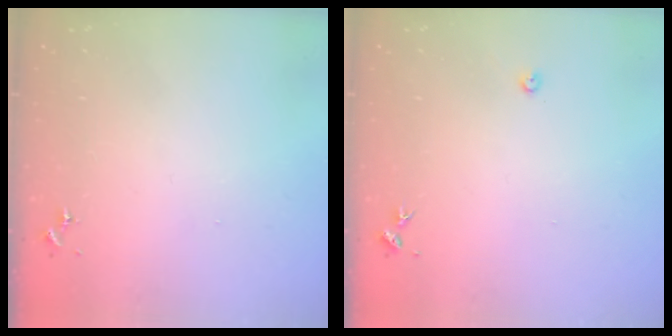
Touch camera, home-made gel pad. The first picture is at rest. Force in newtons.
{"total": 2.2, "press": 2.2, "slide": 0.3}